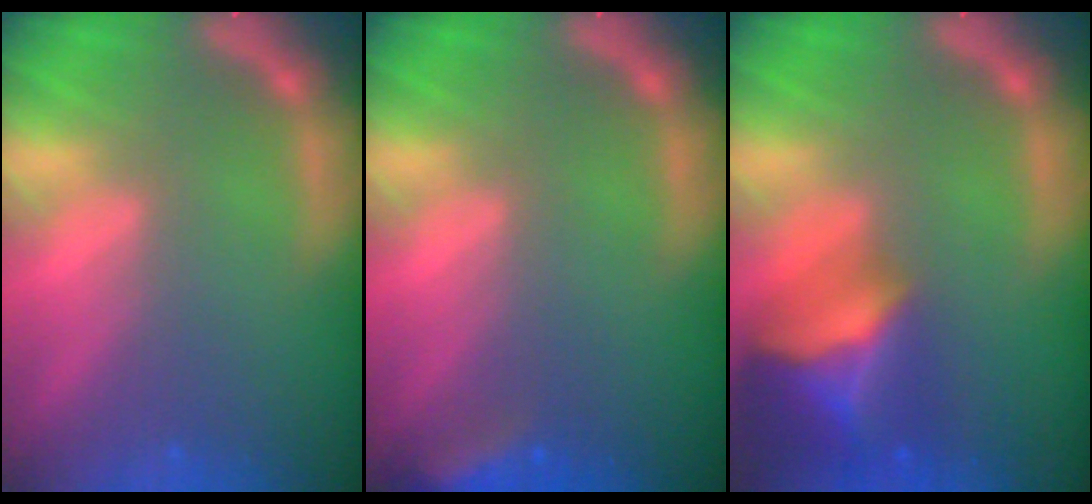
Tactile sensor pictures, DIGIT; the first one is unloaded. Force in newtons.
{"total": 3.5}
{"total": 8.4}